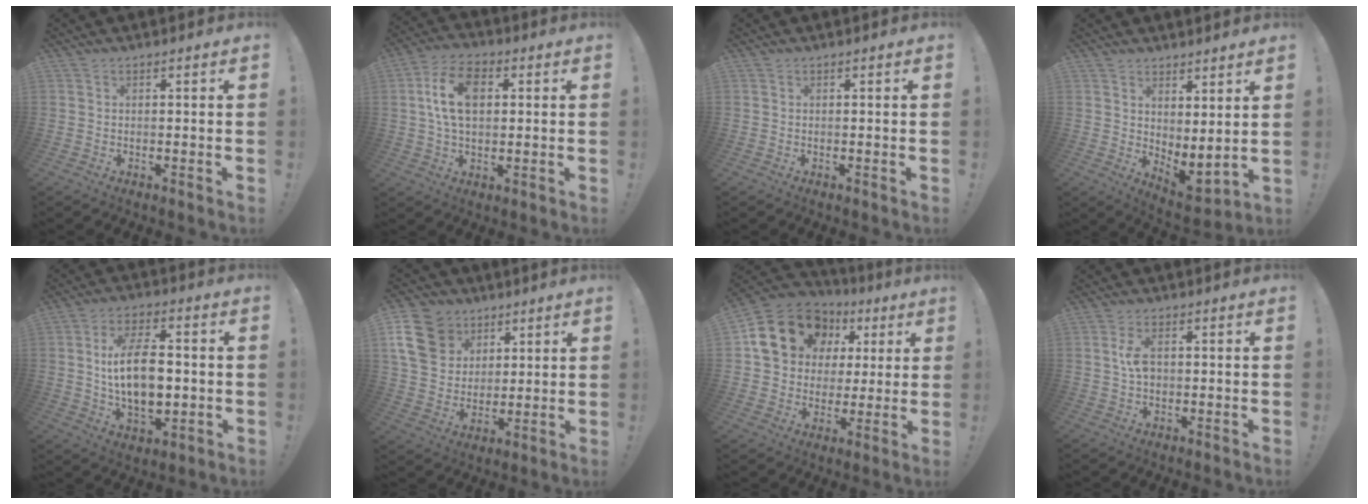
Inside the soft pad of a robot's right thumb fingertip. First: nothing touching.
{"total": 12.5, "force": [2.5, 7.9, 9.4], "torque": [-0.166, 0.006, 0.043]}
{"total": 0.0}
{"total": 5.0, "force": [3.0, 2.0, 3.4], "torque": [-0.037, -0.048, 0.063]}
{"total": 15.6, "force": [0.1, 8.6, 13.0], "torque": [-0.233, 0.000, -0.002]}
{"total": 15.8, "force": [6.6, 12.5, 7.0], "torque": [-0.116, -0.025, 0.135]}
{"total": 18.9, "force": [7.7, 14.8, 8.9], "torque": [-0.131, -0.027, 0.163]}
{"total": 4.8, "force": [0.4, 2.7, 3.9], "torque": [-0.068, 0.001, 0.003]}